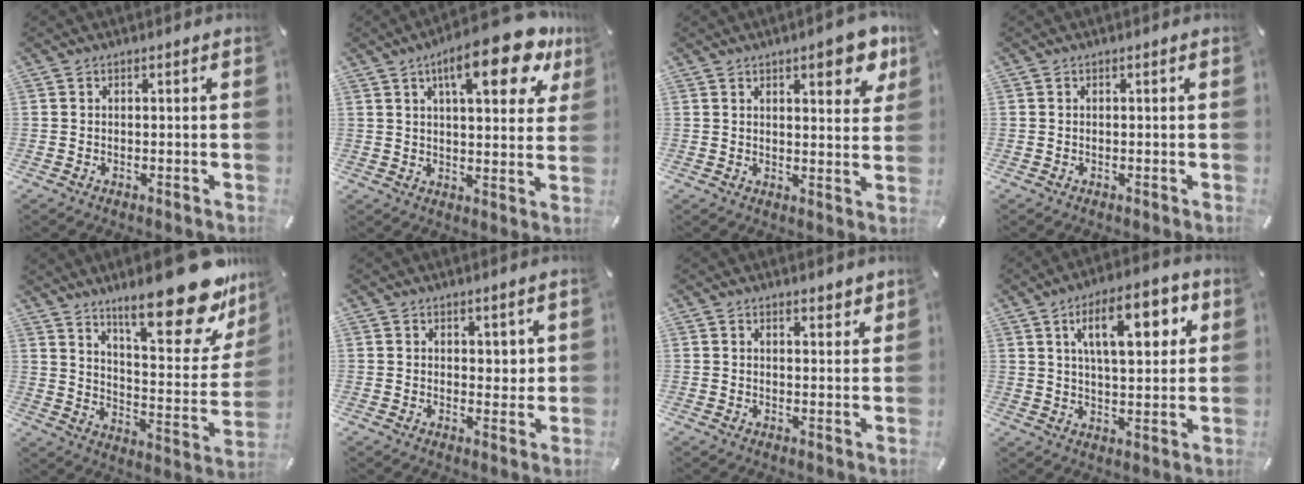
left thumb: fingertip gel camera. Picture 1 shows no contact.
{"total": 18.4, "force": [9.6, 5.7, 14.7], "torque": [-0.212, -0.038, 0.144]}
{"total": 9.5, "force": [5.5, 3.2, 7.0], "torque": [-0.087, -0.026, 0.087]}
{"total": 0.0}
{"total": 26.7, "force": [18.5, 8.1, 17.4], "torque": [-0.240, -0.137, 0.300]}
{"total": 3.1, "force": [2.1, 2.1, 0.8], "torque": [0.004, -0.009, 0.034]}
{"total": 2.8, "force": [2.6, 0.9, 0.6], "torque": [0.001, -0.019, 0.045]}
{"total": 15.0, "force": [6.3, 6.5, 12.0], "torque": [-0.183, -0.004, 0.101]}